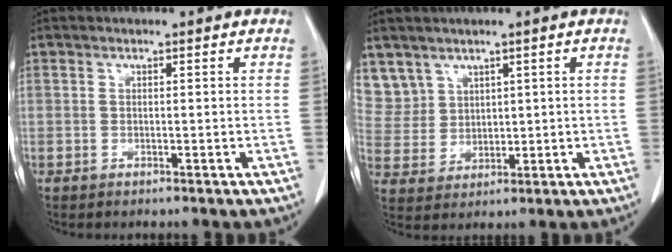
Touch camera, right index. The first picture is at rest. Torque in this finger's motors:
{"motor_torque": [-0.13, 0.24, -0.02, 0.01]}